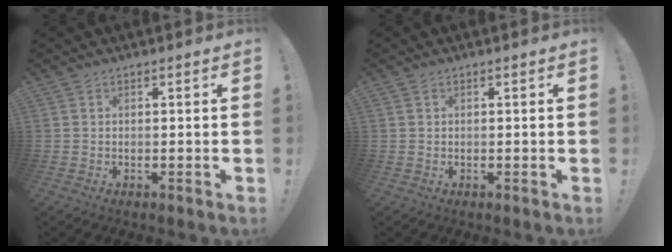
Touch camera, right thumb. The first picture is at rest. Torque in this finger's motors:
{"motor_torque": [-0.08, -0.08, 0.15, -0.04, -0.03]}